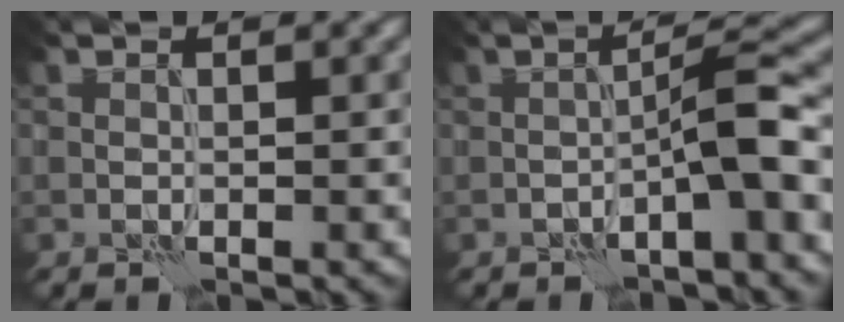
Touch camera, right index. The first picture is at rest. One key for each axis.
{"total": 4.3, "fx": -1.8, "fy": 0.5, "fz": 3.9, "tx": -0.059, "ty": 0.023, "tz": -0.033}